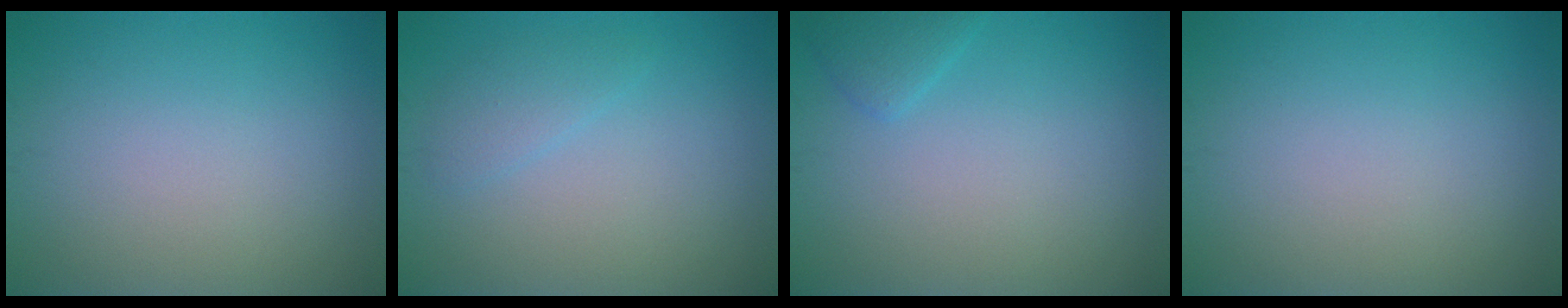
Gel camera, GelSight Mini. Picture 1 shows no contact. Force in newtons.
{"total": 1.5, "press": 1.5, "slide": 0.1}
{"total": 1.4, "press": 1.4, "slide": 0.1}
{"total": 0.0}